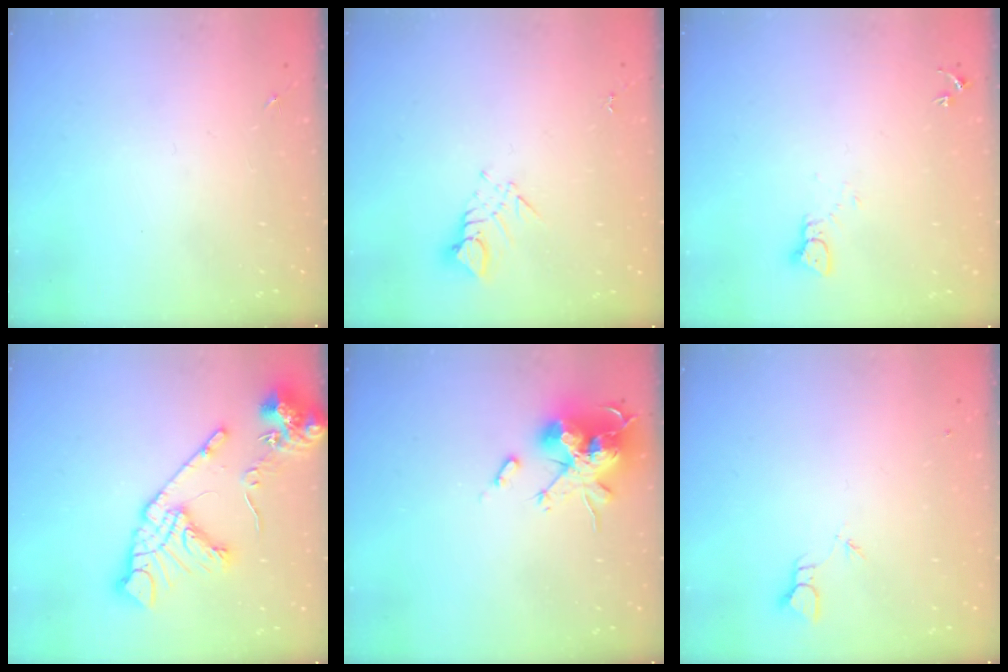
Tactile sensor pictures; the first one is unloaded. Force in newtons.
{"total": 3.8, "press": 3.8, "slide": 0.2}
{"total": 2.4, "press": 2.4, "slide": 0.2}
{"total": 18.2, "press": 18.0, "slide": 2.5}
{"total": 18.9, "press": 18.9, "slide": 0.2}
{"total": 1.9, "press": 1.9, "slide": 0.1}